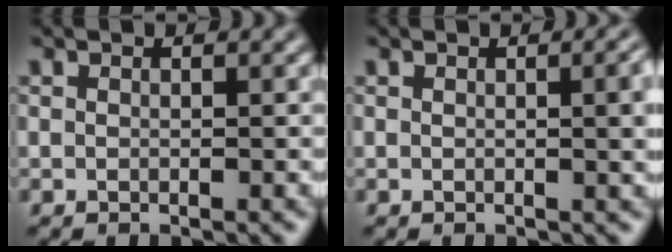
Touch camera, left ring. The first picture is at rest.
{"total": 3.0, "force": [0.2, 1.0, 2.9], "torque": [-0.028, 0.006, 0.000]}